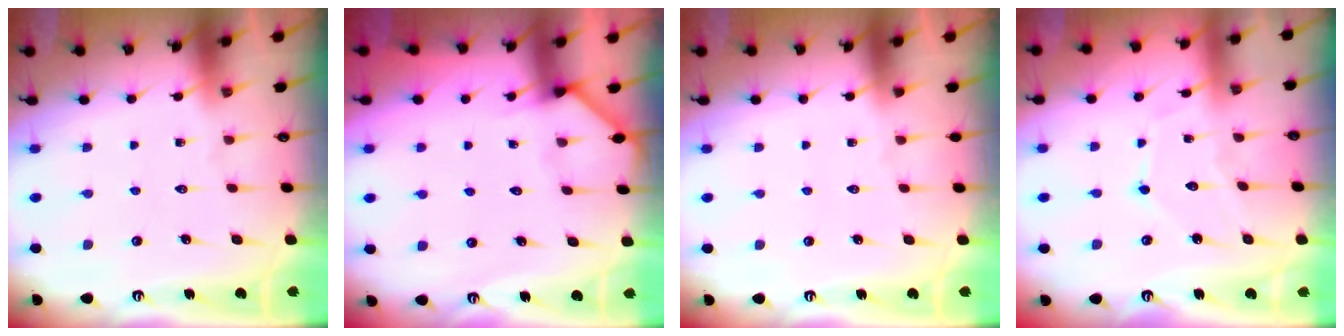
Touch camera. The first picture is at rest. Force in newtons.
{"total": 3.0, "press": 3.0, "slide": 0.2}
{"total": 0.0}
{"total": 6.9, "press": 6.9, "slide": 0.3}